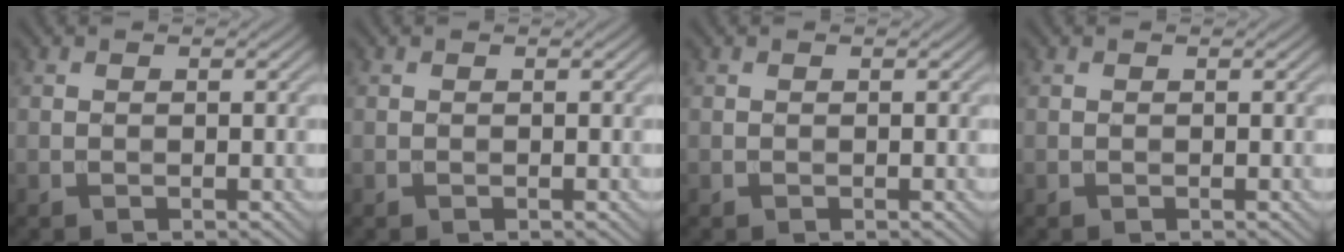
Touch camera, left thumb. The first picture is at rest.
{"total": 0.0}
{"total": 0.0}
{"total": 0.0}